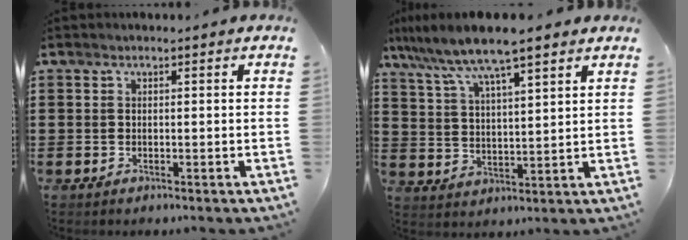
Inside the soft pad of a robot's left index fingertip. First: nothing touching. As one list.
[{"total": 7.7, "force": [6.3, 0.7, 4.4], "torque": [-0.109, -0.025, 0.108]}]